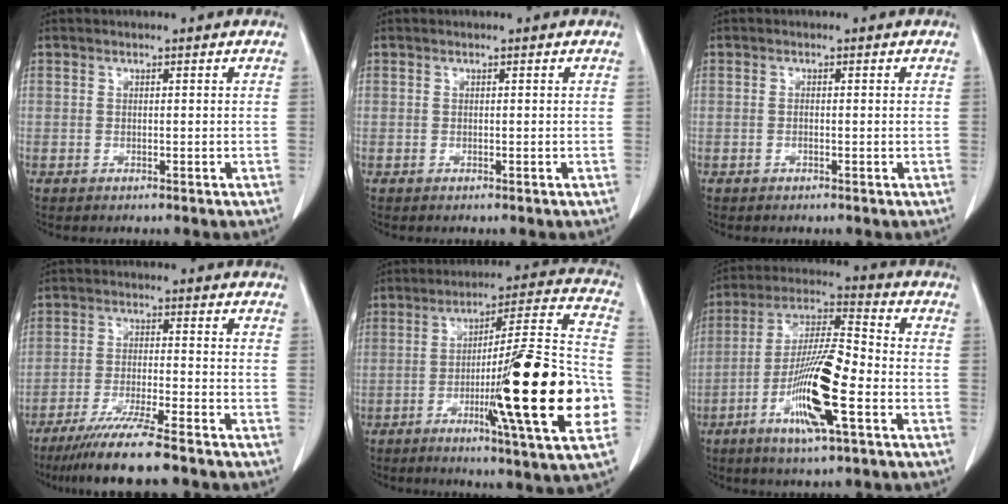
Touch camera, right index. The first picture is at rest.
{"total": 0.0}
{"total": 0.6, "force": [-0.2, 0.0, 0.6], "torque": [-0.012, 0.000, -0.001]}
{"total": 10.9, "force": [-8.7, -0.3, 6.5], "torque": [-0.105, -0.033, -0.146]}
{"total": 23.4, "force": [-5.9, 0.1, 22.7], "torque": [-0.304, -0.007, -0.095]}
{"total": 14.5, "force": [-5.2, 1.5, 13.5], "torque": [-0.260, -0.009, -0.098]}